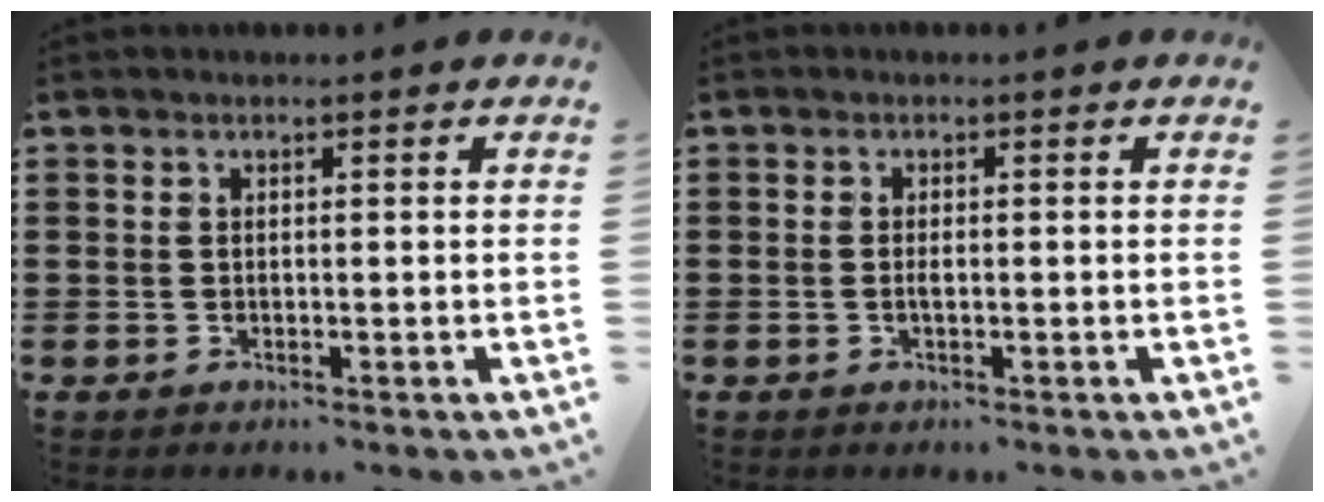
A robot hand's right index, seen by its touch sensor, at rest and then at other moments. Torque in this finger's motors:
{"motor_torque": [2.14, 0.00, 0.20, 0.13]}